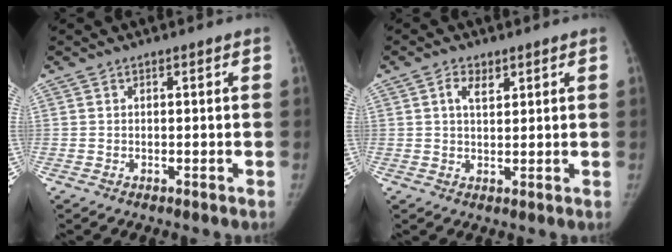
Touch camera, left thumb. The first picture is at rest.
{"total": 3.4, "force": [1.7, 1.9, 2.3], "torque": [-0.033, -0.006, 0.029]}